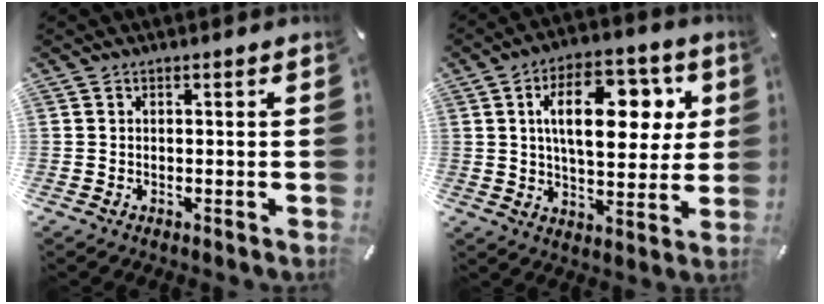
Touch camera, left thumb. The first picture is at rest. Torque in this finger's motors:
{"motor_torque": [1.90, 2.76, 2.22, -0.55, 0.55]}